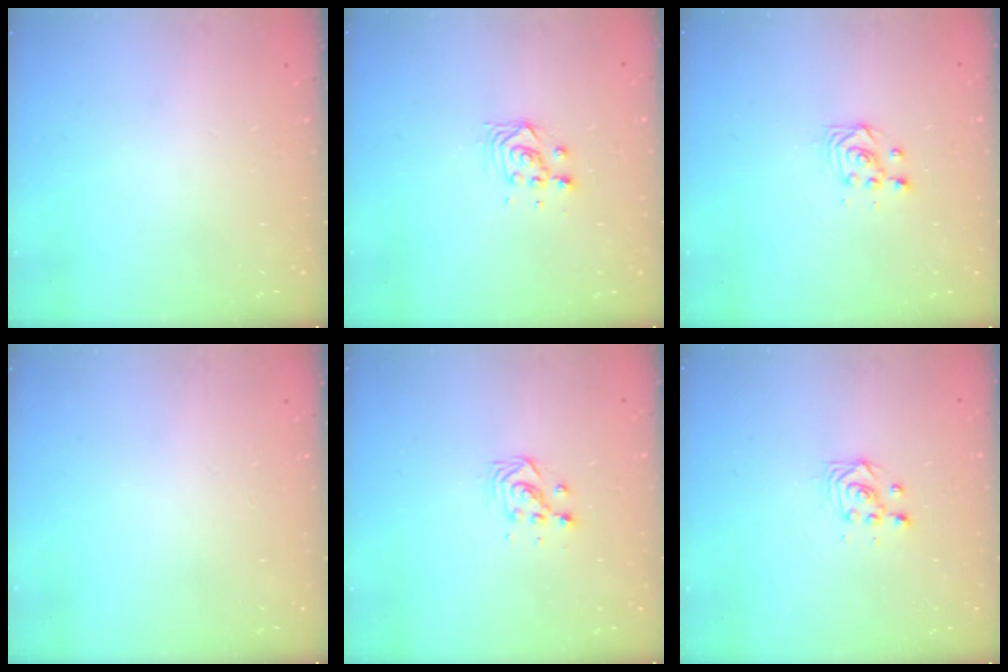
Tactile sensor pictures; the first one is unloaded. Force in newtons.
{"total": 3.5, "press": 3.5, "slide": 0.0}
{"total": 3.4, "press": 3.4, "slide": 0.1}
{"total": 0.0}
{"total": 3.5, "press": 3.5, "slide": 0.2}
{"total": 3.4, "press": 3.4, "slide": 0.1}